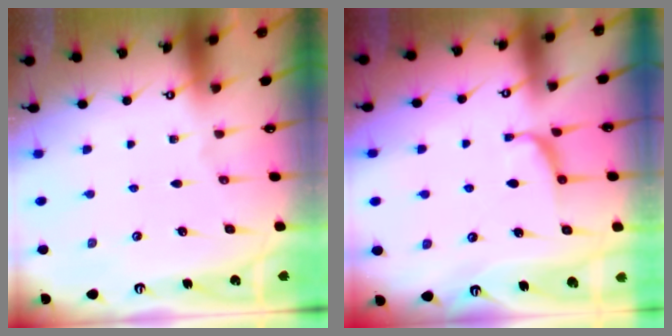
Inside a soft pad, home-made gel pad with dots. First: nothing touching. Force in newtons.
{"total": 1.7, "press": 1.5, "slide": 0.9}